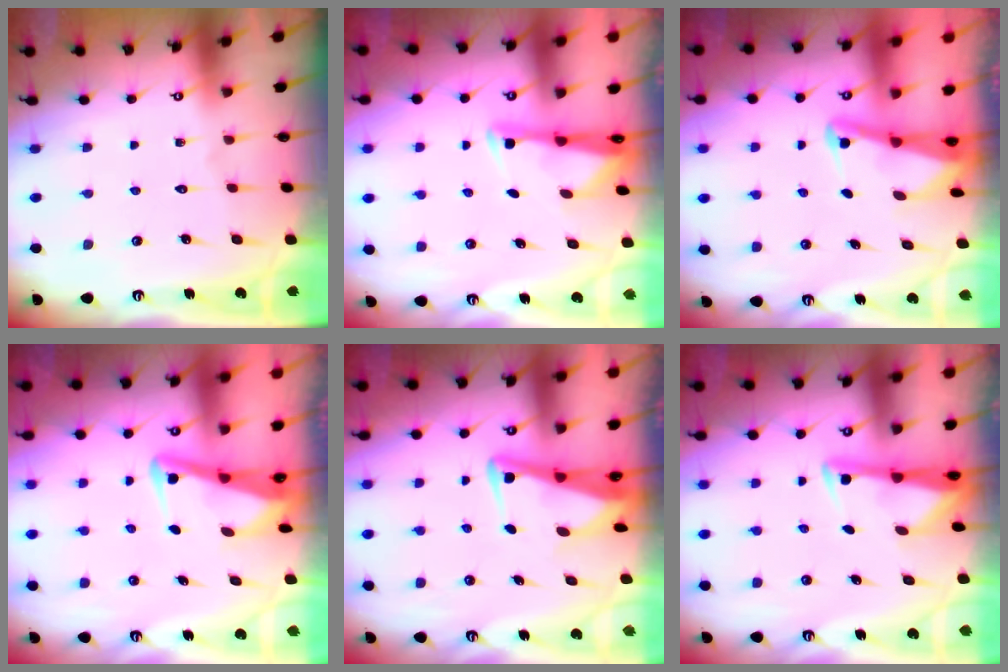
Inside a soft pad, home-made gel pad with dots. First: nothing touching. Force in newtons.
{"total": 2.8, "press": 2.7, "slide": 0.4}
{"total": 2.5, "press": 2.5, "slide": 0.6}
{"total": 3.8, "press": 3.7, "slide": 1.1}
{"total": 4.7, "press": 4.6, "slide": 0.8}
{"total": 3.1, "press": 3.1, "slide": 0.4}